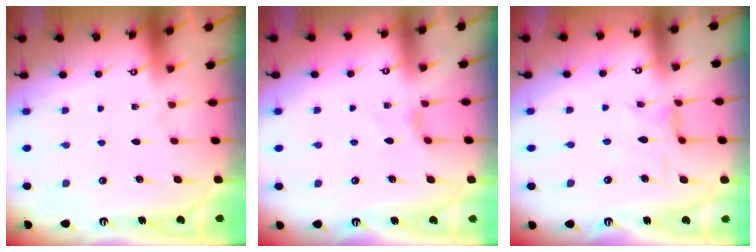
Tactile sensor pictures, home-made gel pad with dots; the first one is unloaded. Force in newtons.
{"total": 2.7, "press": 2.6, "slide": 0.5}
{"total": 4.0, "press": 4.0, "slide": 0.4}